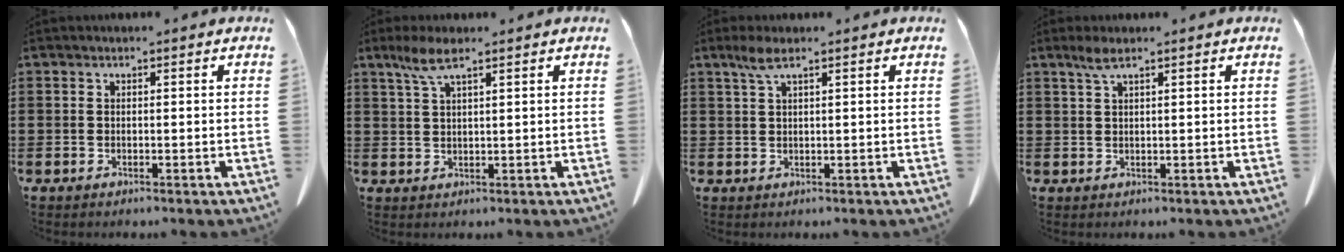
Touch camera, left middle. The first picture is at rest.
{"total": 4.6, "force": [2.7, 0.9, 3.6], "torque": [-0.077, 0.004, 0.049]}
{"total": 3.3, "force": [1.9, 0.6, 2.7], "torque": [-0.058, 0.004, 0.033]}
{"total": 2.5, "force": [1.5, 0.3, 1.9], "torque": [-0.042, 0.004, 0.027]}